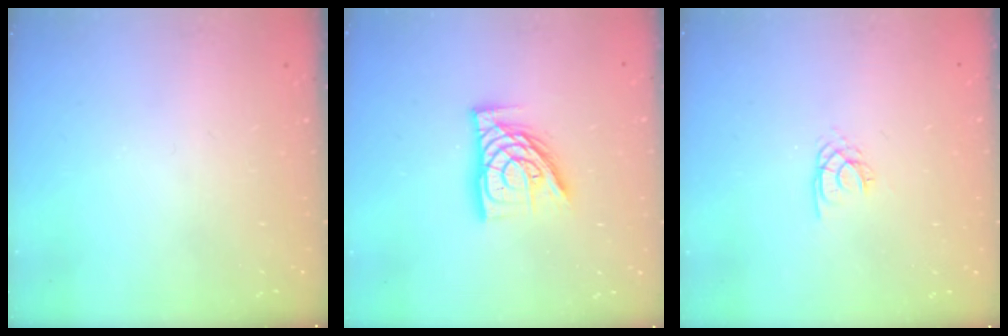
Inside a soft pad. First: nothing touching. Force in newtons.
{"total": 12.9, "press": 12.8, "slide": 1.4}
{"total": 2.0, "press": 1.9, "slide": 0.4}